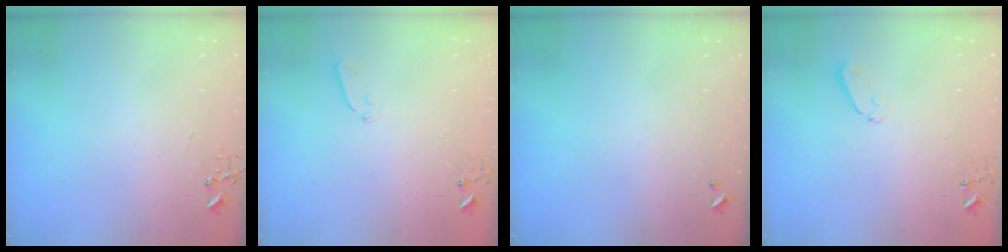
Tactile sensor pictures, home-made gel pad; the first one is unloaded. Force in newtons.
{"total": 3.7, "press": 3.6, "slide": 0.8}
{"total": 0.0}
{"total": 4.6, "press": 4.6, "slide": 0.3}